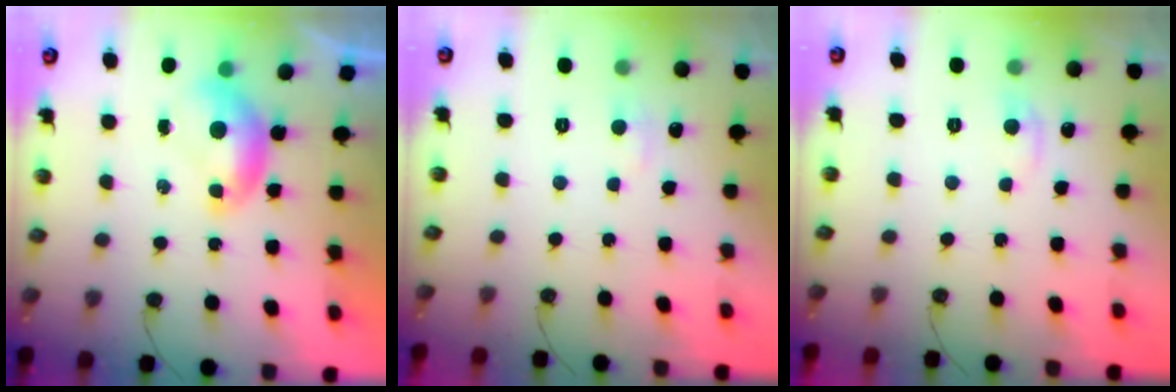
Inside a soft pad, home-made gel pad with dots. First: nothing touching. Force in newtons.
{"total": 1.9, "press": 1.8, "slide": 0.6}
{"total": 1.0, "press": 0.8, "slide": 0.6}